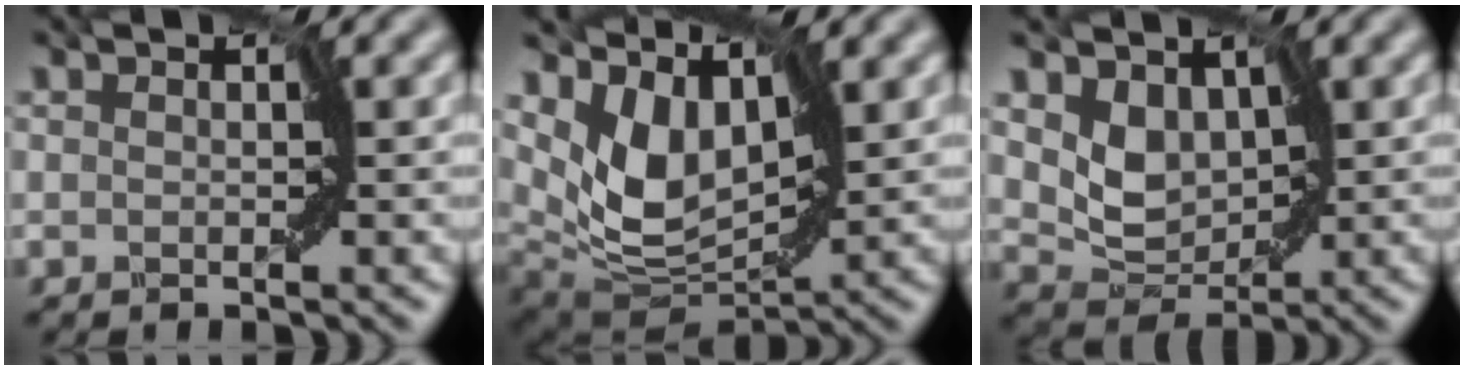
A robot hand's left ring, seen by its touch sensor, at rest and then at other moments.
{"total": 5.8, "force": [2.6, 3.5, 3.9], "torque": [-0.089, -0.017, 0.048]}
{"total": 2.7, "force": [1.3, 2.1, 1.1], "torque": [-0.031, -0.012, 0.025]}